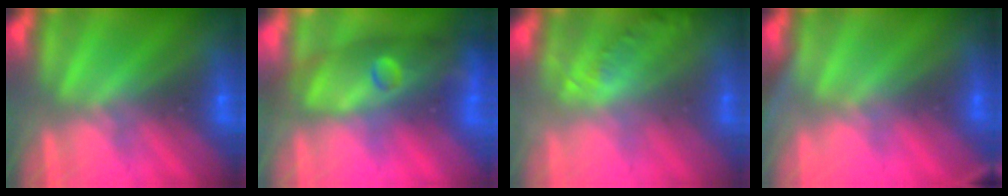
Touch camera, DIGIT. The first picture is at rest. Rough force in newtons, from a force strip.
{"total": 11.4}
{"total": 1.8}
{"total": 2.8}